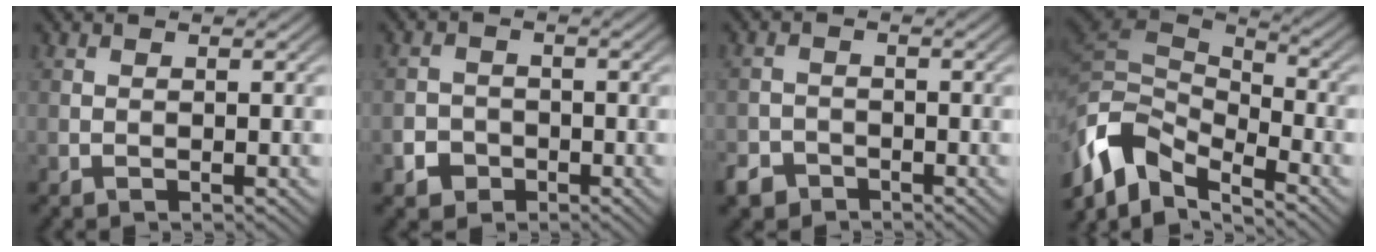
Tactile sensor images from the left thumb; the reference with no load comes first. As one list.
[{"total": 2.6, "force": [-1.4, 2.1, 0.7], "torque": [-0.007, 0.000, -0.032]}, {"total": 3.0, "force": [-2.3, 1.8, 0.8], "torque": [-0.015, -0.002, -0.050]}, {"total": 10.6, "force": [-5.7, 5.2, 7.3], "torque": [-0.153, -0.010, -0.117]}]